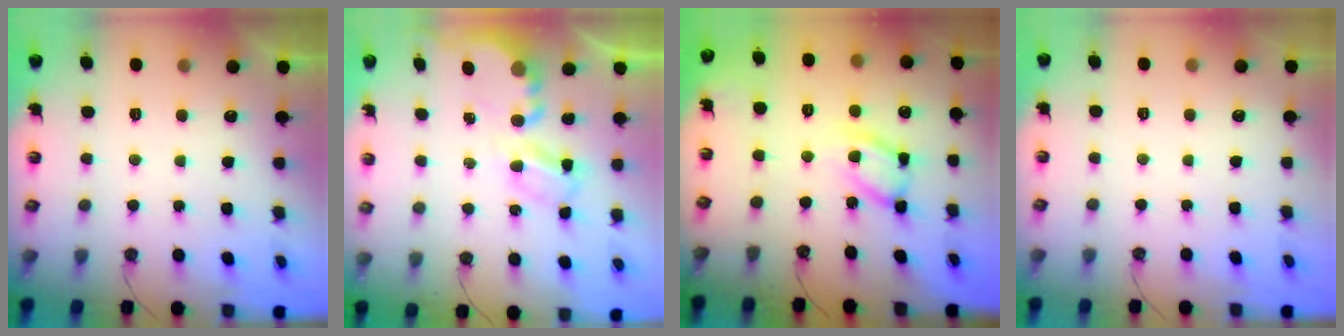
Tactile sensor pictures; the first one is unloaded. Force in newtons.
{"total": 6.0, "press": 6.0, "slide": 0.4}
{"total": 13.7, "press": 13.7, "slide": 1.1}
{"total": 1.2, "press": 1.1, "slide": 0.3}